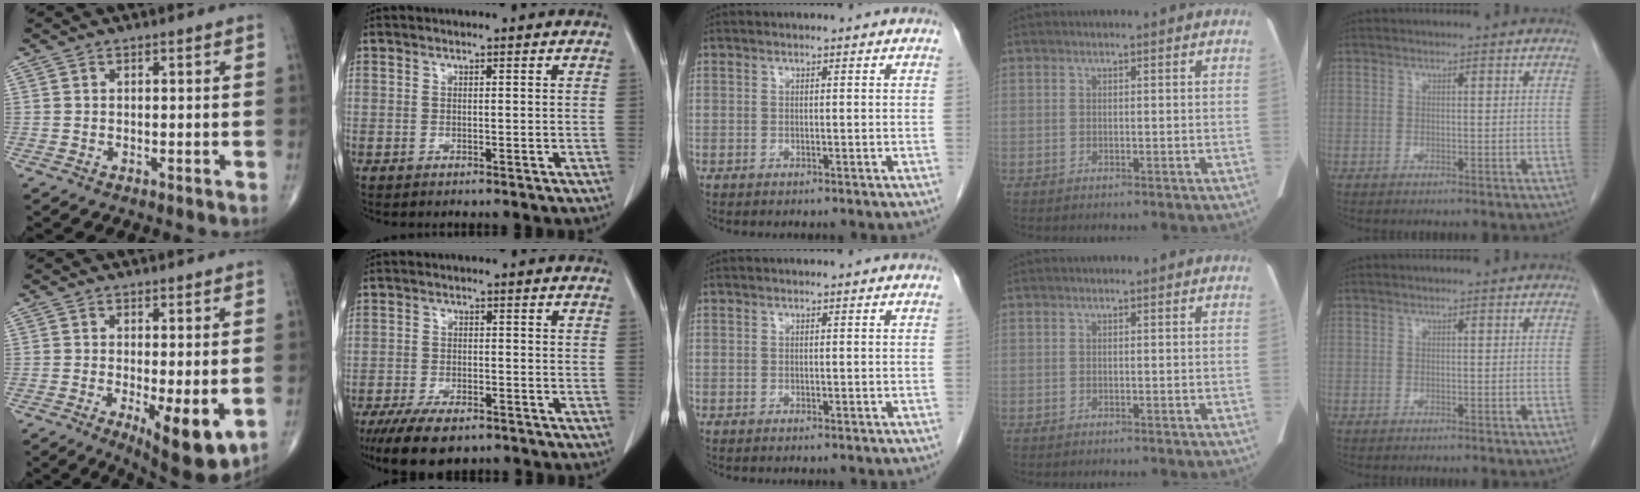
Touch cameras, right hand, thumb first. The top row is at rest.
{"thumb": {"total": 10.1, "force": [-2.5, 3.2, 9.2], "torque": [-0.133, -0.025, -0.032]}, "index": {"total": 8.2, "force": [-6.0, 3.1, 4.7], "torque": [-0.078, -0.010, -0.096]}}